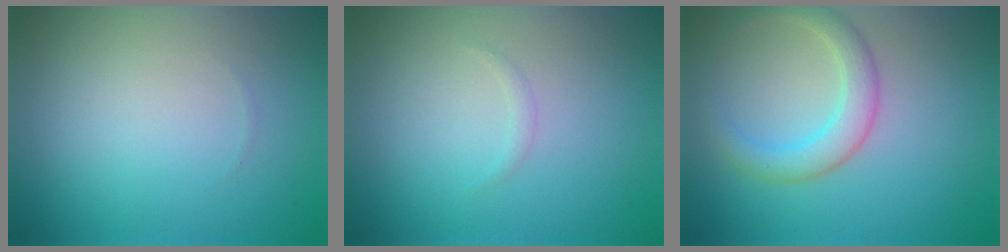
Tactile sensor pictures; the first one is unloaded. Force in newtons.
{"total": 0.6, "press": 0.6, "slide": 0.1}
{"total": 3.2, "press": 3.2, "slide": 0.0}